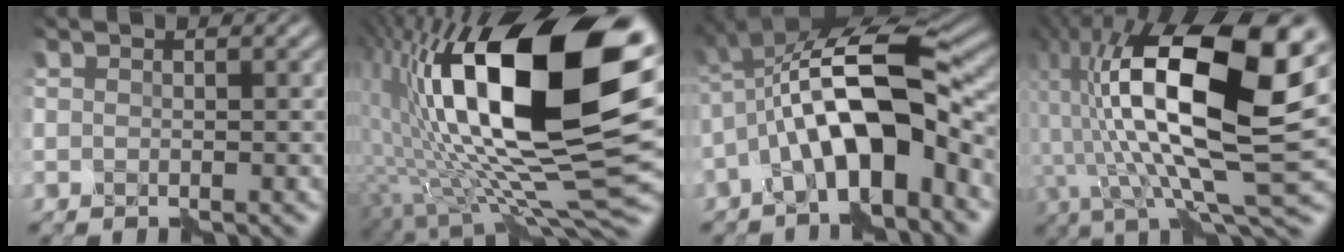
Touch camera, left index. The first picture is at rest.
{"total": 19.2, "force": [4.2, 6.9, 17.4], "torque": [-0.301, 0.006, 0.068]}
{"total": 11.3, "force": [-2.0, 4.1, 10.3], "torque": [-0.173, 0.018, -0.041]}
{"total": 16.3, "force": [2.6, 5.9, 15.0], "torque": [-0.287, -0.004, 0.042]}